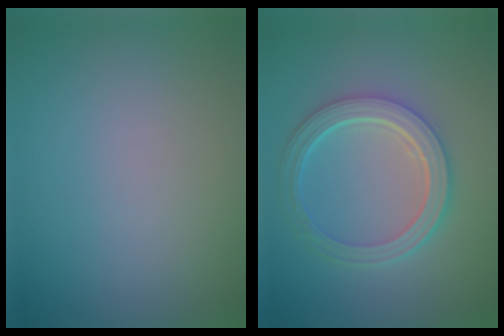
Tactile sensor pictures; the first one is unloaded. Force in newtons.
{"total": 5.0, "press": 3.9, "slide": 3.1}